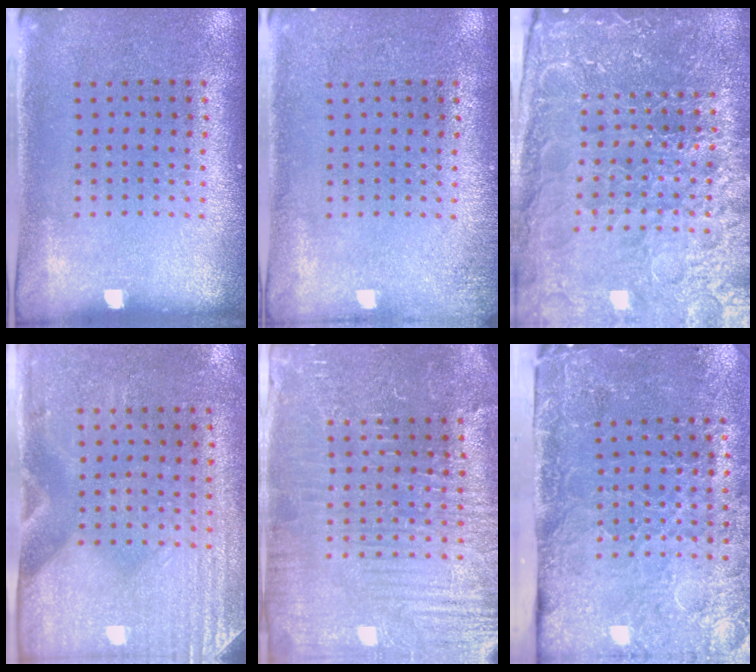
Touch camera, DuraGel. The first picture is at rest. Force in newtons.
{"total": 1.2, "press": 1.1, "slide": 0.2}
{"total": 5.7, "press": 5.1, "slide": 2.4}
{"total": 2.9, "press": 2.5, "slide": 1.5}
{"total": 4.3, "press": 4.1, "slide": 1.4}
{"total": 4.7, "press": 3.6, "slide": 3.0}